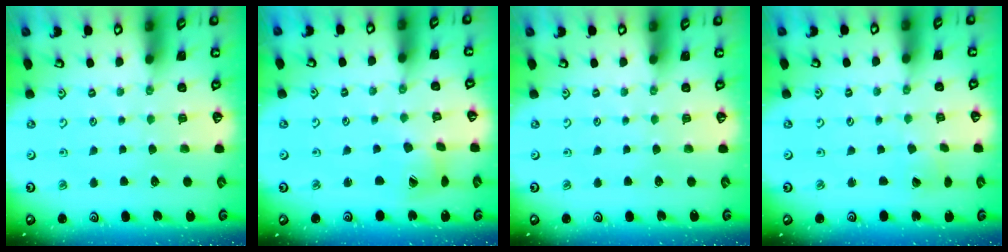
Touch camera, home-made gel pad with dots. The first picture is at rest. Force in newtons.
{"total": 7.5, "press": 7.5, "slide": 0.6}
{"total": 0.0}
{"total": 2.1, "press": 2.1, "slide": 0.3}